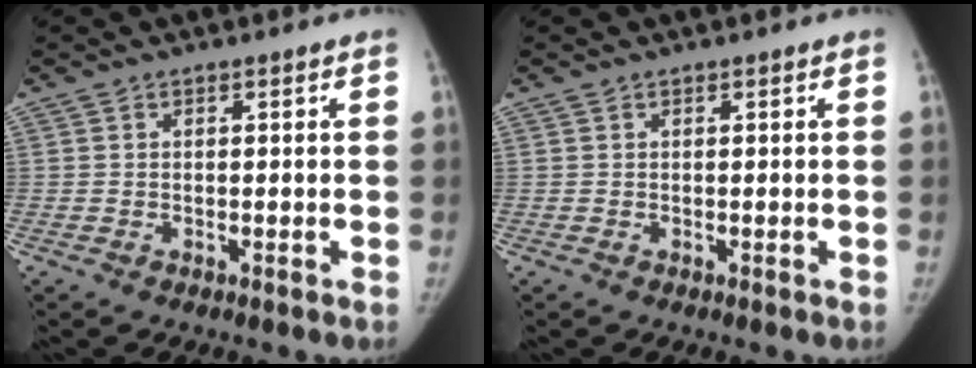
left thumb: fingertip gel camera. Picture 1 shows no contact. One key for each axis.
{"total": 0.0}